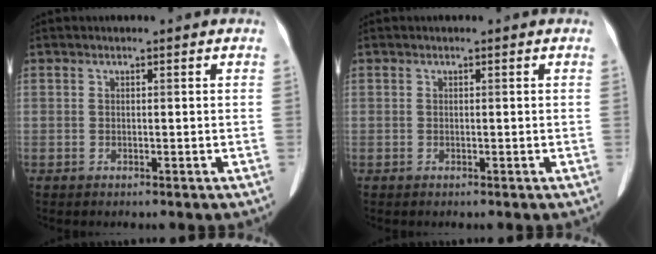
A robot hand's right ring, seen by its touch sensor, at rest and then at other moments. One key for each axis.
{"total": 0.0}